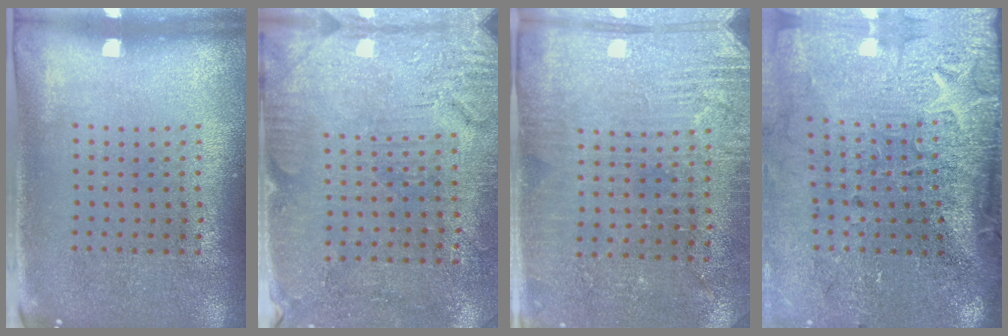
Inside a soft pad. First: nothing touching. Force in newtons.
{"total": 3.0, "press": 2.7, "slide": 1.2}
{"total": 2.8, "press": 2.8, "slide": 0.4}
{"total": 4.6, "press": 3.6, "slide": 2.8}